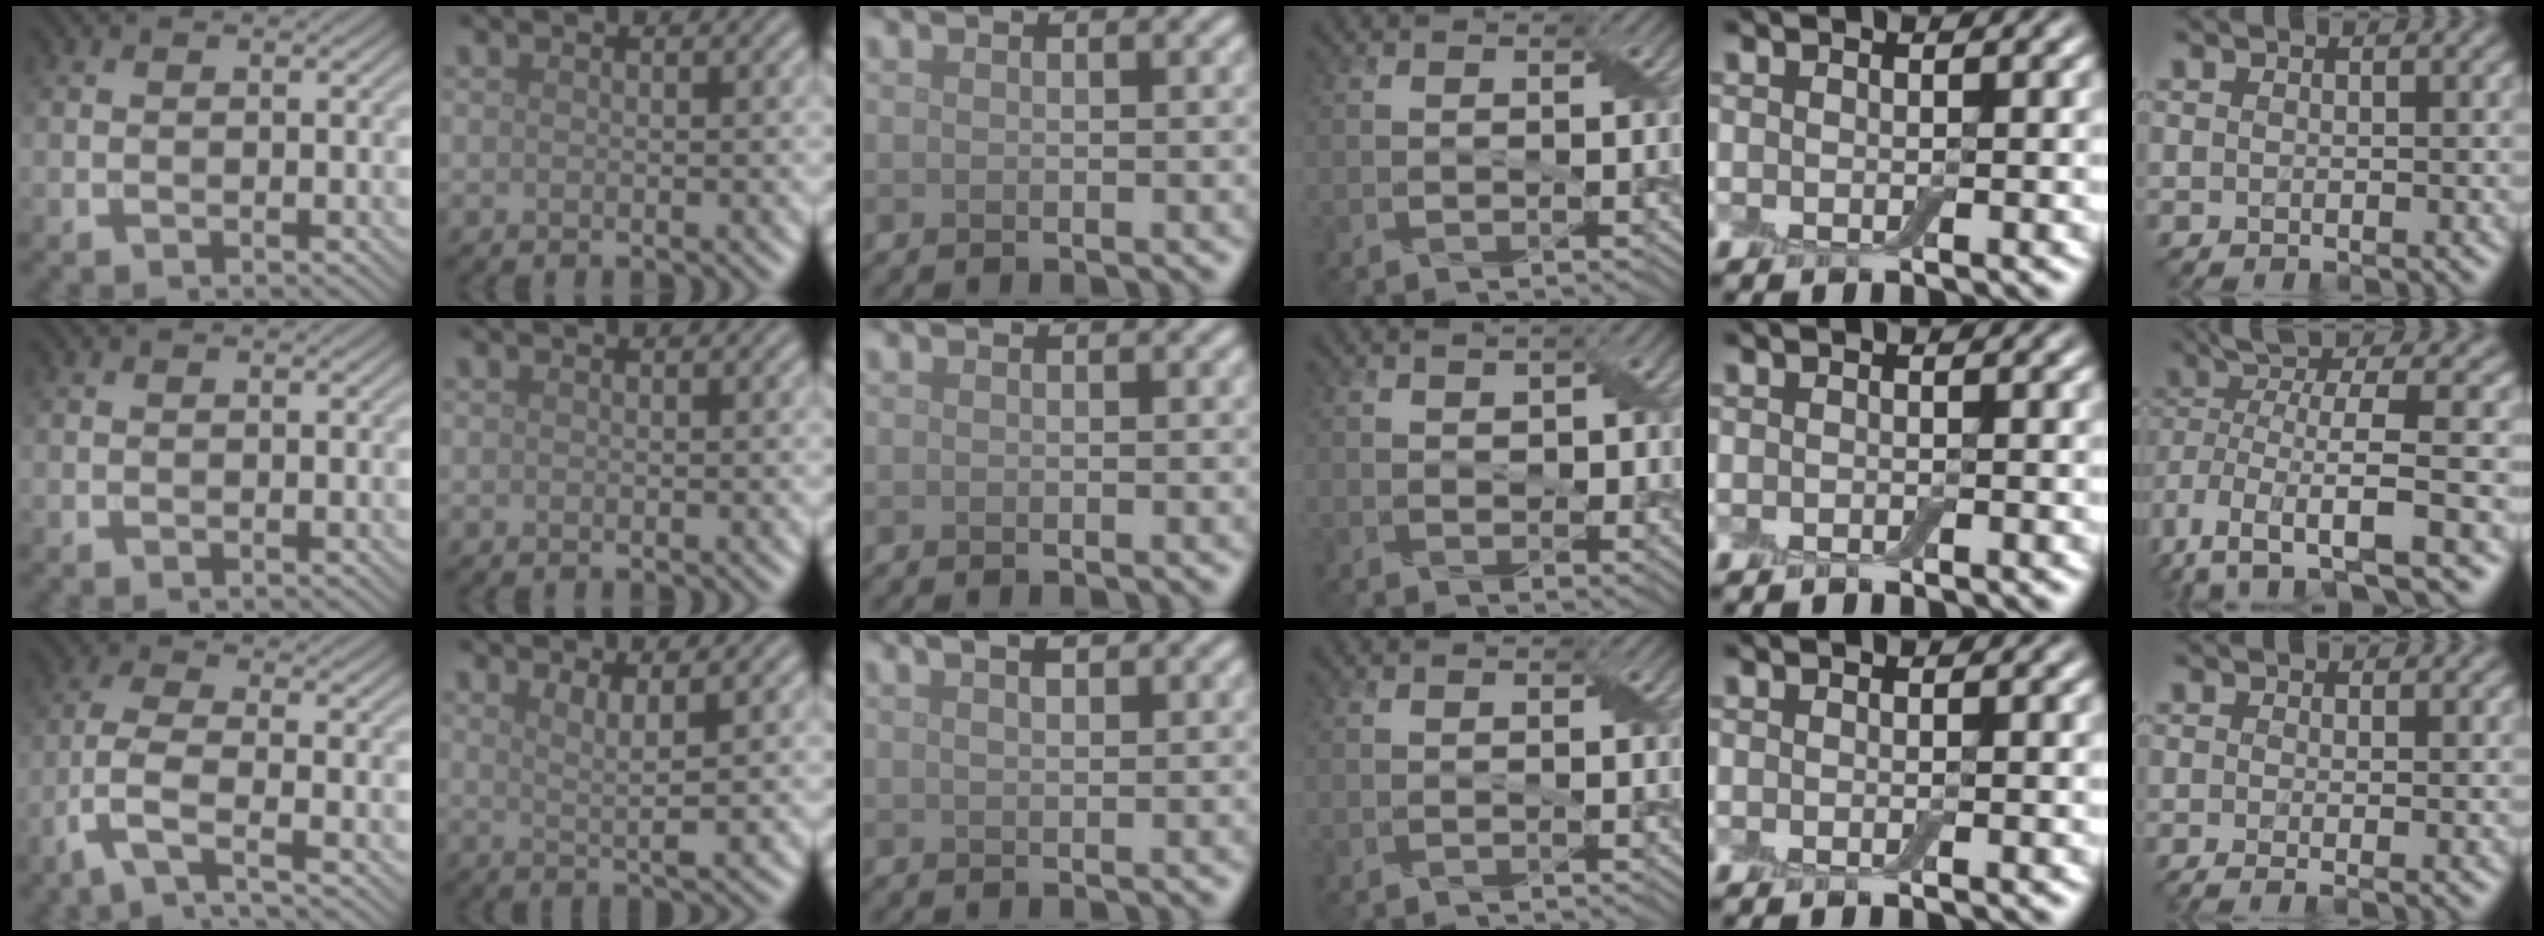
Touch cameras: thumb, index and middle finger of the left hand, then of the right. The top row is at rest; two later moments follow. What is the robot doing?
{"motion": "peel", "object": "bubble wrap"}